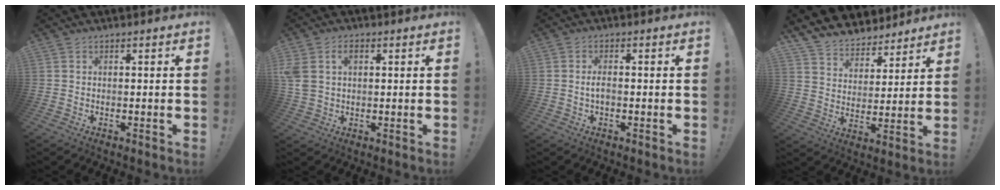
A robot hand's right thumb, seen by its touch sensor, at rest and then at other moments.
{"total": 6.0, "force": [1.7, 4.3, 3.8], "torque": [-0.080, 0.003, 0.031]}
{"total": 2.4, "force": [-0.6, 1.0, 2.1], "torque": [-0.045, 0.001, -0.013]}
{"total": 7.7, "force": [6.4, 4.3, 0.7], "torque": [-0.022, -0.065, 0.127]}